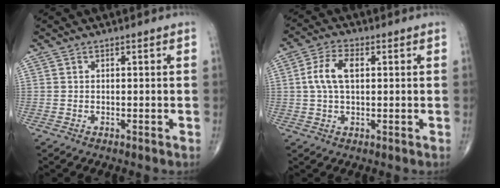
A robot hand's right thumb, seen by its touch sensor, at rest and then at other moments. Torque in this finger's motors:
{"motor_torque": [0.13, 0.12, 0.58, 0.07, 0.11]}